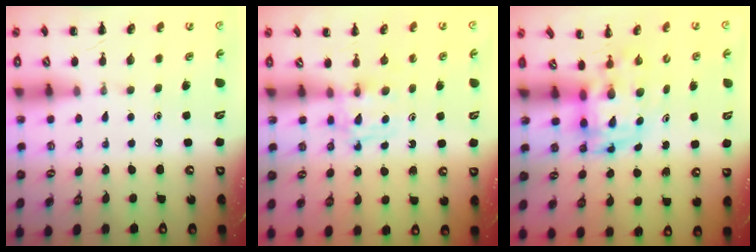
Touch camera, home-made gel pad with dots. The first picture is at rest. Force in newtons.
{"total": 3.5, "press": 3.4, "slide": 0.9}
{"total": 3.7, "press": 3.6, "slide": 0.7}